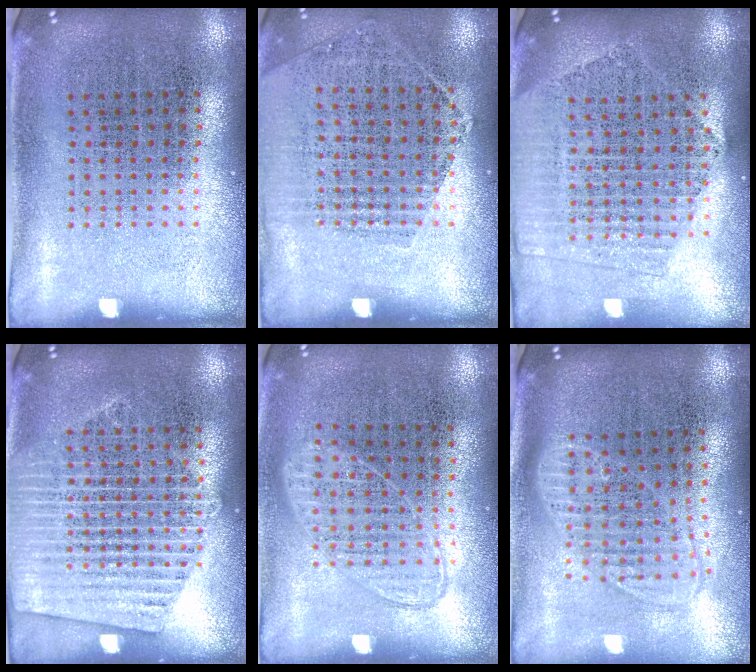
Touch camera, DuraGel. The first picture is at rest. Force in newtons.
{"total": 1.2, "press": 1.0, "slide": 0.5}
{"total": 2.1, "press": 1.9, "slide": 0.9}
{"total": 1.8, "press": 1.7, "slide": 0.3}
{"total": 0.8, "press": 0.8, "slide": 0.2}
{"total": 1.8, "press": 1.4, "slide": 1.0}